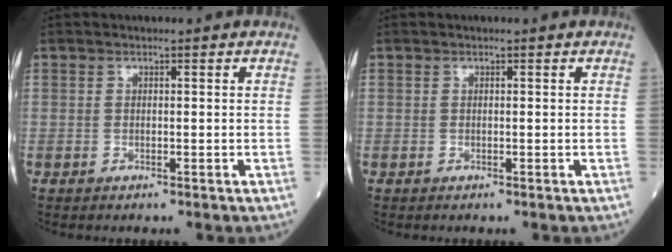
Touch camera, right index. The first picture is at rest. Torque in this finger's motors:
{"motor_torque": [0.00, 0.00, 0.00, -0.01]}